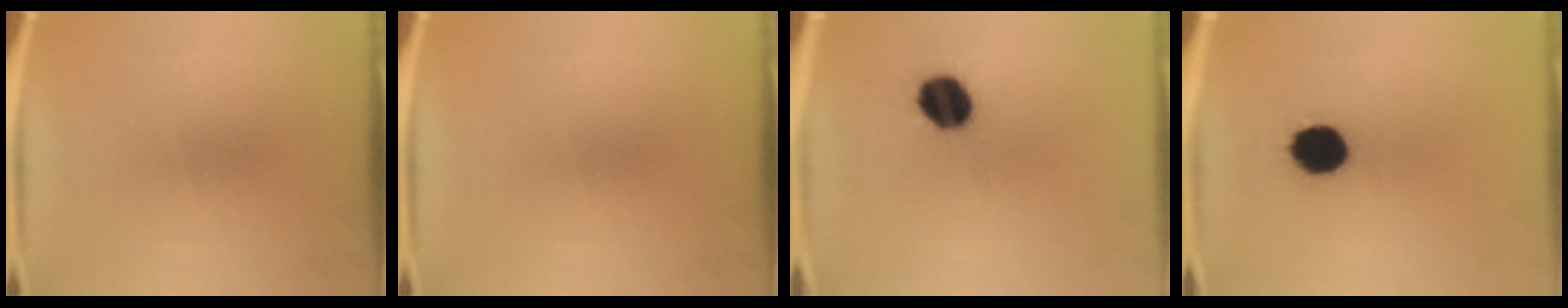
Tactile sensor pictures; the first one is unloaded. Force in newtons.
{"total": 0.0}
{"total": 9.8}
{"total": 11.1}